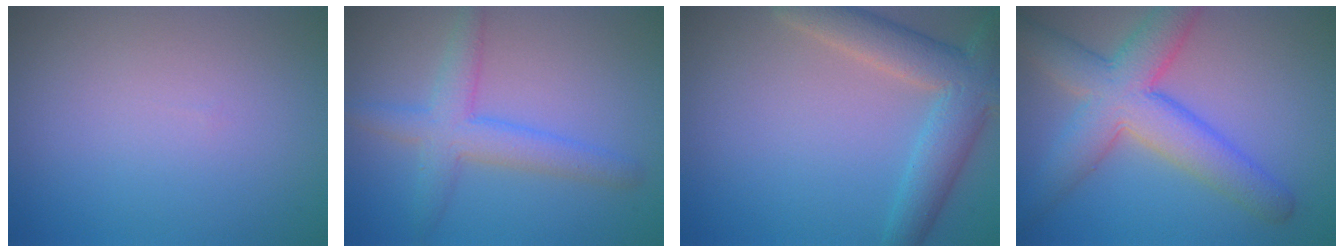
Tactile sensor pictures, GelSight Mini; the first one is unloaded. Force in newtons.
{"total": 4.0, "press": 3.9, "slide": 0.2}
{"total": 5.8, "press": 5.8, "slide": 0.4}
{"total": 7.7, "press": 7.7, "slide": 0.3}